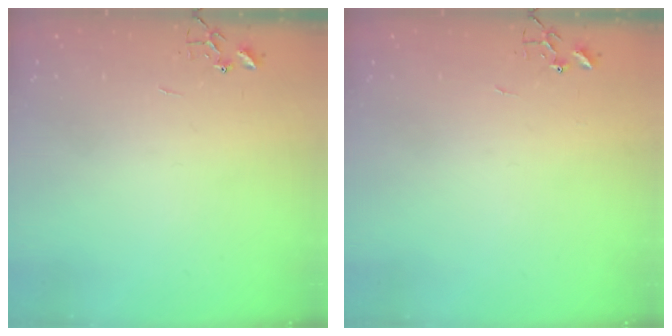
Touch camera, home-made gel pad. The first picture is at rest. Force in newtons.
{"total": 0.0}